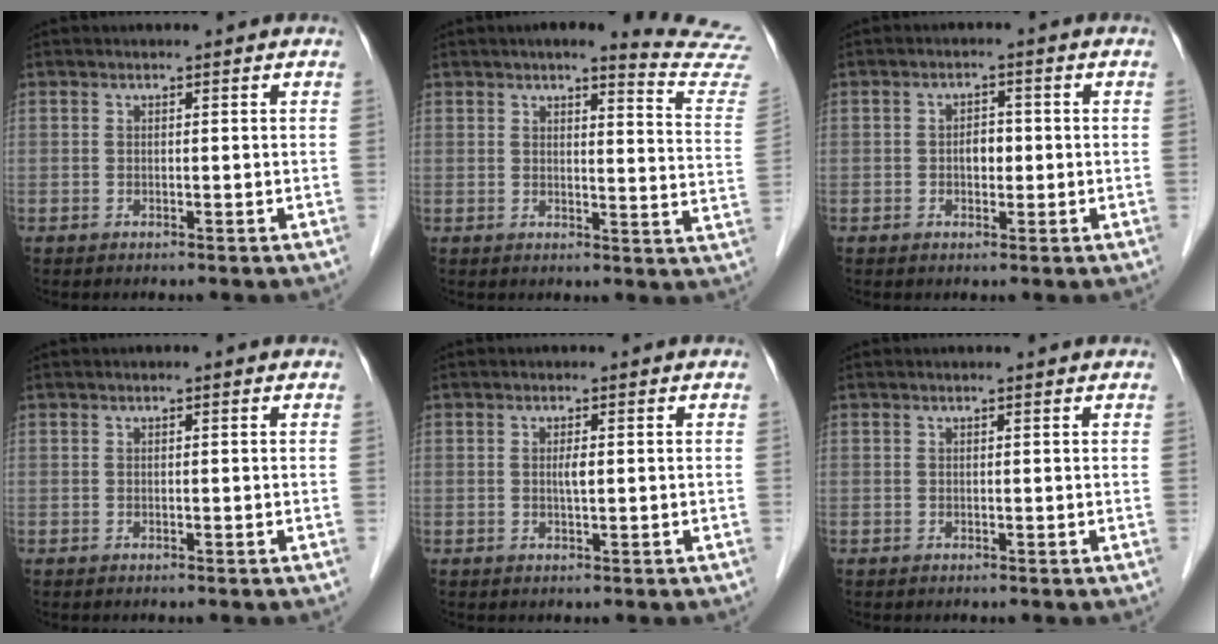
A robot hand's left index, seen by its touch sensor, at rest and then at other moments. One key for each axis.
{"total": 13.6, "fx": 12.9, "fy": 0.0, "fz": 4.1, "tx": -0.030, "ty": -0.082, "tz": 0.118}
{"total": 2.6, "fx": -0.3, "fy": 1.6, "fz": 2.0, "tx": -0.031, "ty": 0.008, "tz": -0.003}
{"total": 0.0}
{"total": 1.3, "fx": 0.1, "fy": 0.2, "fz": 1.3, "tx": -0.026, "ty": 0.000, "tz": 0.002}
{"total": 0.8, "fx": 0.8, "fy": 0.0, "fz": 0.2, "tx": -0.012, "ty": 0.006, "tz": 0.009}